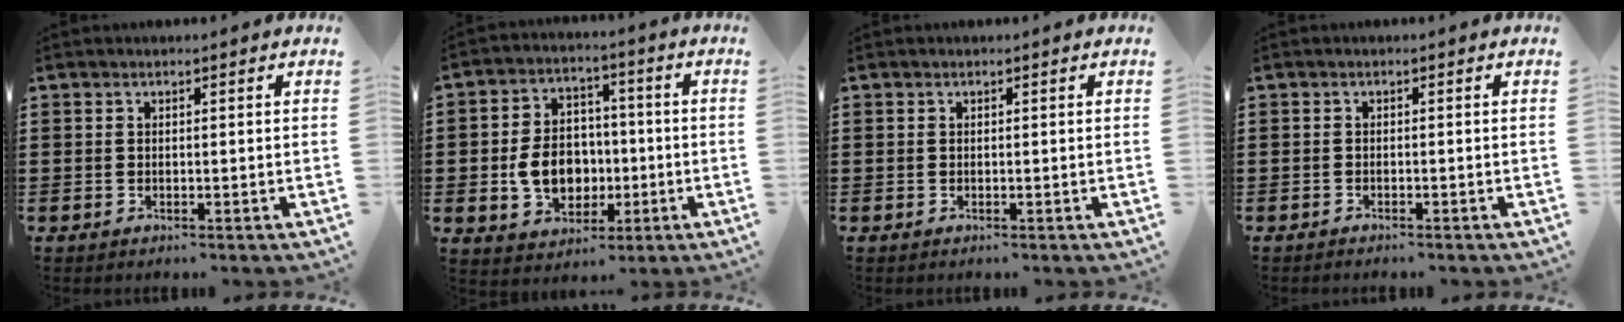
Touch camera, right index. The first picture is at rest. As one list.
[{"total": 9.2, "force": [-1.3, 7.3, 5.6], "torque": [-0.115, 0.009, -0.025]}, {"total": 0.0}, {"total": 0.7, "force": [-0.7, 0.1, 0.1], "torque": [-0.003, 0.000, -0.015]}]